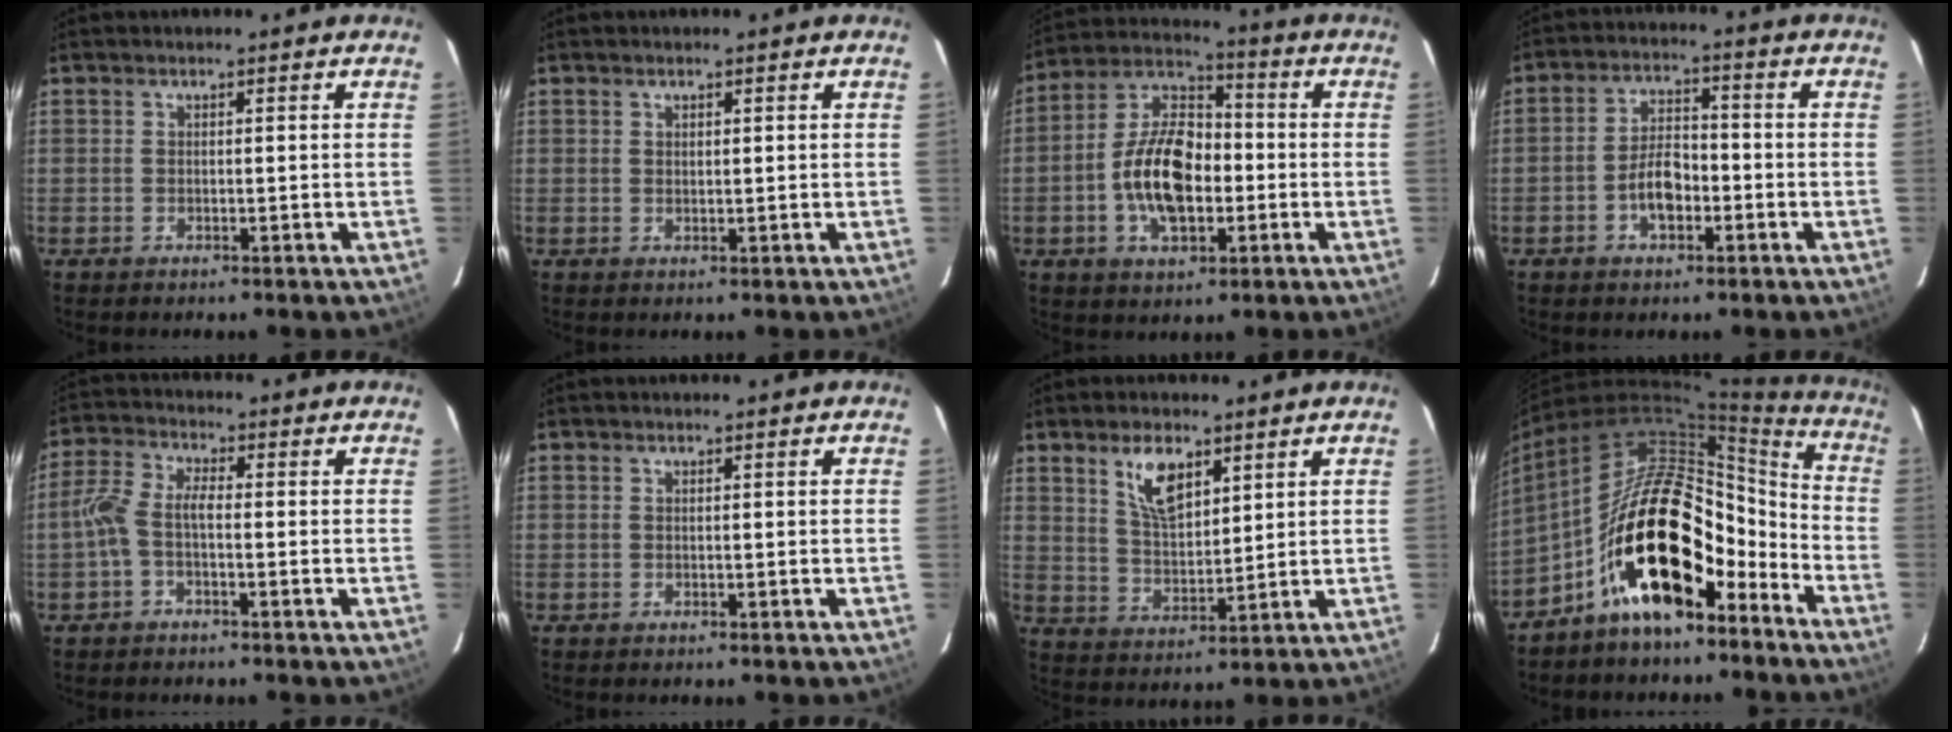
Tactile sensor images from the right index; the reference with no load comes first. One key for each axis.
{"total": 0.7, "fx": 0.5, "fy": 0.4, "fz": 0.4, "tx": -0.005, "ty": 0.002, "tz": 0.009}
{"total": 14.1, "fx": -3.1, "fy": 7.6, "fz": 11.5, "tx": -0.224, "ty": 0.018, "tz": -0.056}
{"total": 6.2, "fx": -2.5, "fy": 3.3, "fz": 4.7, "tx": -0.089, "ty": 0.015, "tz": -0.039}
{"total": 4.8, "fx": -1.5, "fy": 1.8, "fz": 4.1, "tx": -0.097, "ty": 0.015, "tz": -0.034}
{"total": 0.0}
{"total": 8.2, "fx": 4.6, "fy": 3.7, "fz": 5.7, "tx": -0.102, "ty": 0.005, "tz": 0.094}
{"total": 21.2, "fx": -11.4, "fy": 10.1, "fz": 14.7, "tx": -0.240, "ty": 0.039, "tz": -0.186}